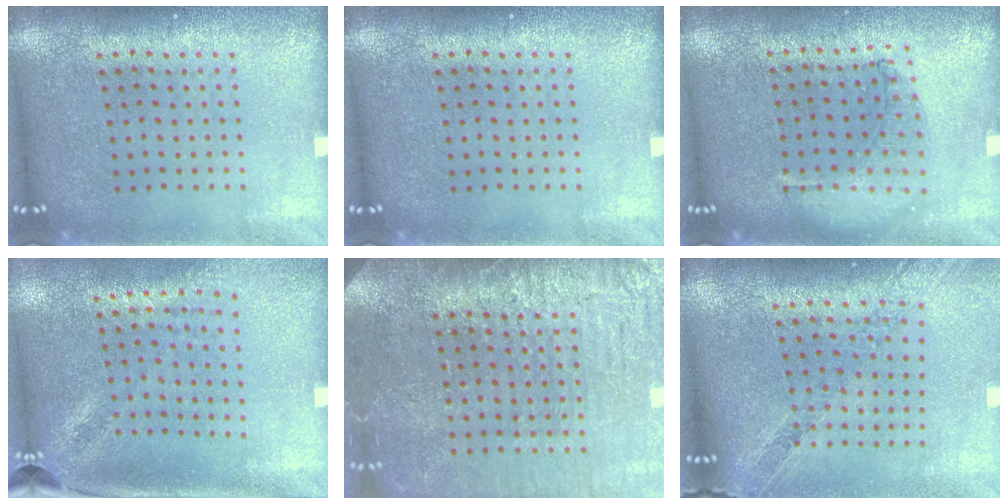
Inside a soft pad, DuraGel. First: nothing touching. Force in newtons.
{"total": 0.0}
{"total": 1.0, "press": 1.0, "slide": 0.2}
{"total": 1.9, "press": 1.5, "slide": 1.2}
{"total": 3.8, "press": 3.3, "slide": 1.9}
{"total": 1.1, "press": 1.1, "slide": 0.0}